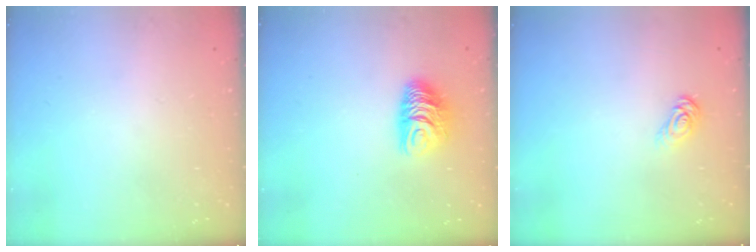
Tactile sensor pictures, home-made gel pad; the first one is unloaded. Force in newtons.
{"total": 8.7, "press": 8.7, "slide": 0.7}
{"total": 6.0, "press": 6.0, "slide": 0.4}